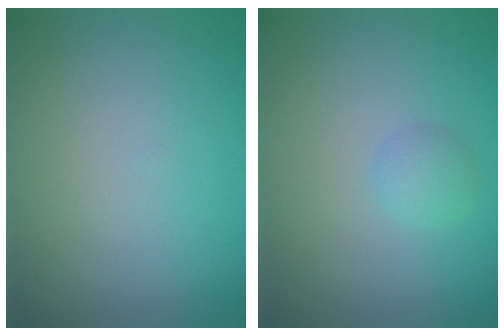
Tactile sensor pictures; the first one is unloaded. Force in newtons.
{"total": 1.3, "press": 1.3, "slide": 0.0}